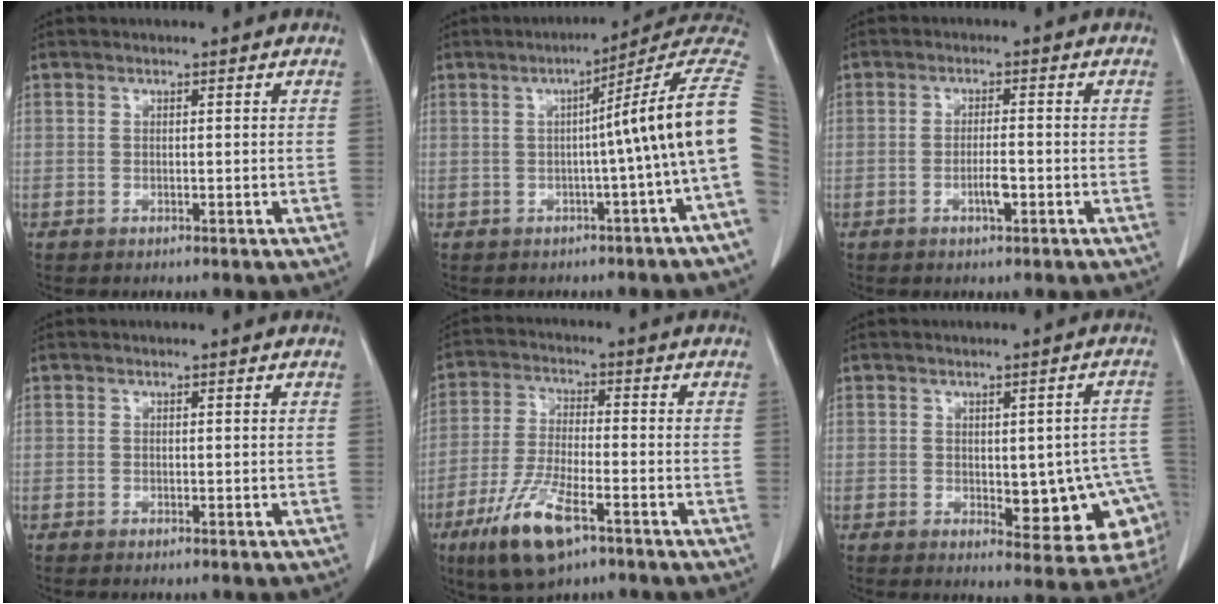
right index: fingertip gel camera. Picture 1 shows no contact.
{"total": 11.9, "force": [0.1, -2.1, 11.7], "torque": [-0.130, 0.027, -0.009]}
{"total": 2.9, "force": [-1.1, 0.5, 2.6], "torque": [-0.048, 0.000, -0.018]}
{"total": 0.0}
{"total": 10.8, "force": [-6.1, 2.5, 8.6], "torque": [-0.181, -0.023, -0.107]}
{"total": 12.7, "force": [-2.4, 5.1, 11.4], "torque": [-0.093, 0.016, -0.013]}